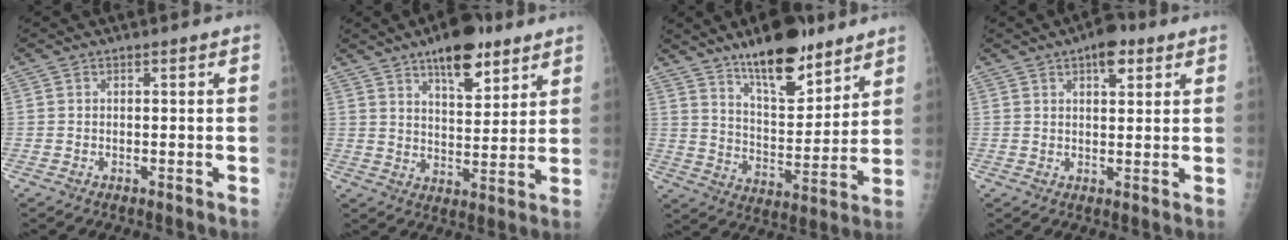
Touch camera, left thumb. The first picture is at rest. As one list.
[{"total": 12.2, "force": [7.9, 4.9, 8.0], "torque": [-0.093, -0.043, 0.122]}, {"total": 16.2, "force": [11.6, 5.8, 9.7], "torque": [-0.118, -0.078, 0.195]}, {"total": 5.9, "force": [3.3, 2.6, 4.1], "torque": [-0.042, -0.009, 0.042]}]